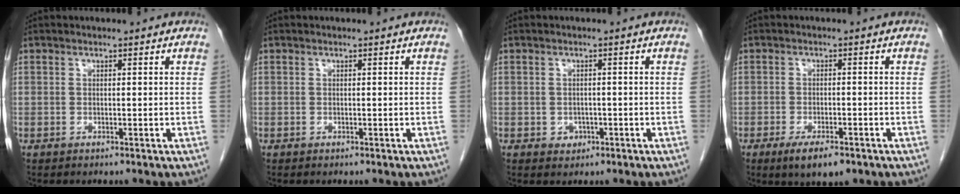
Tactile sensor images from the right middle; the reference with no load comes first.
{"total": 0.0}
{"total": 1.7, "force": [-0.6, 1.5, 0.6], "torque": [-0.008, 0.005, -0.001]}
{"total": 5.3, "force": [-3.3, 1.5, 3.9], "torque": [-0.065, -0.008, -0.045]}